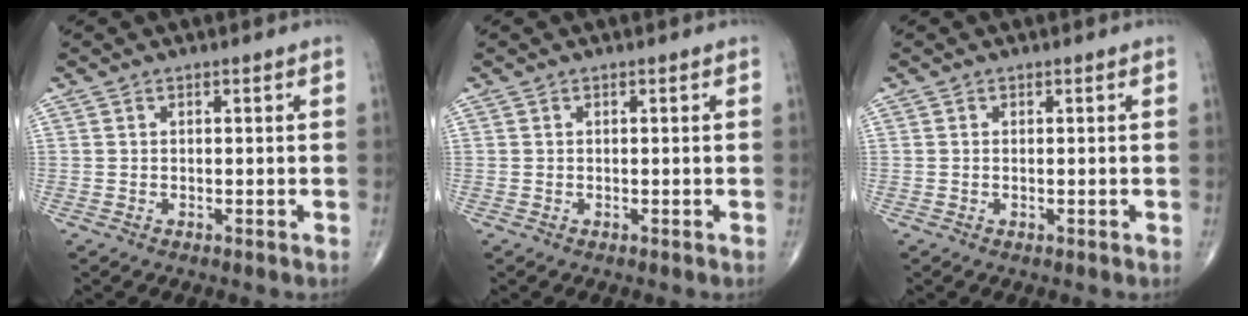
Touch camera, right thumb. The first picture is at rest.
{"total": 0.0}
{"total": 0.0}